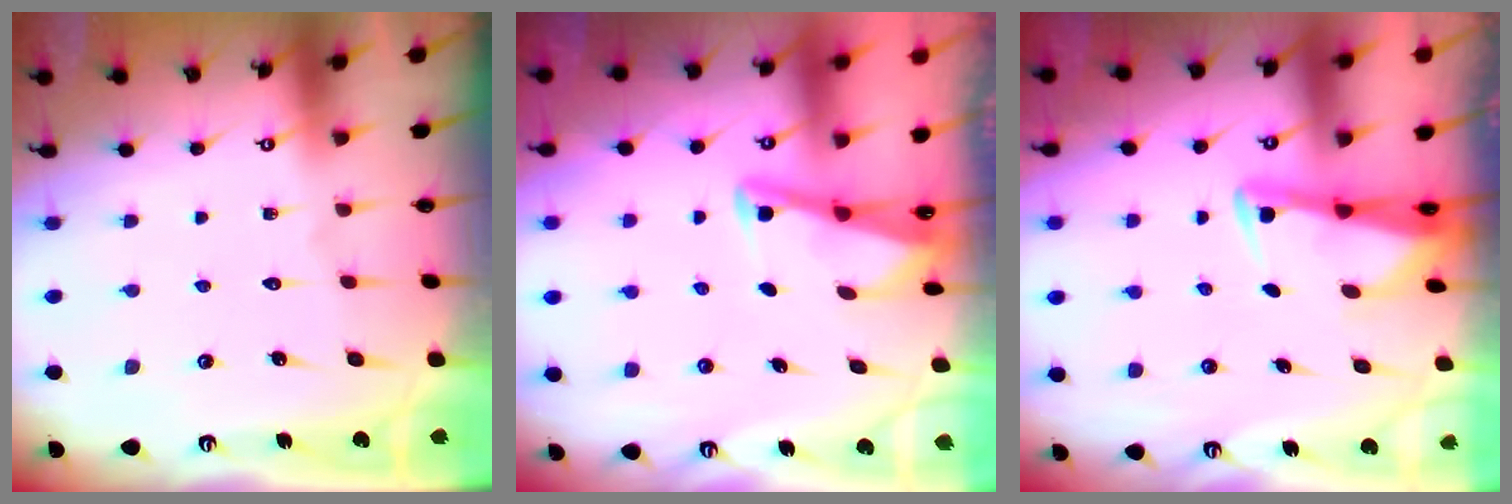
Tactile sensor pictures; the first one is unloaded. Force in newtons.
{"total": 2.8, "press": 2.7, "slide": 0.4}
{"total": 2.6, "press": 2.6, "slide": 0.5}